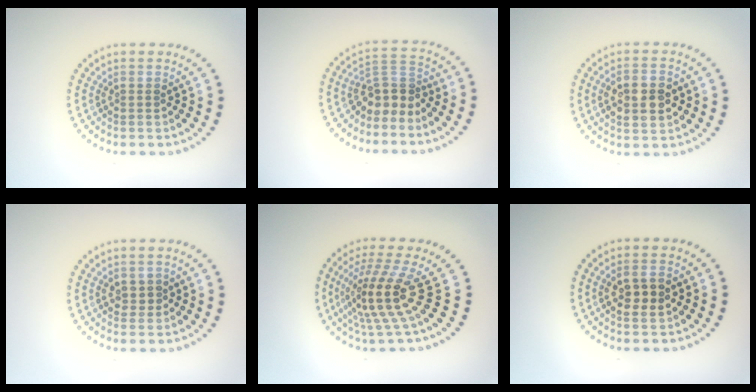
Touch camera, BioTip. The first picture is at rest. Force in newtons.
{"total": 3.2, "press": 2.5, "slide": 2.0}
{"total": 4.3, "press": 4.3, "slide": 0.4}
{"total": 1.0, "press": 0.9, "slide": 0.3}
{"total": 5.0, "press": 3.6, "slide": 3.4}
{"total": 2.7, "press": 2.7, "slide": 0.5}